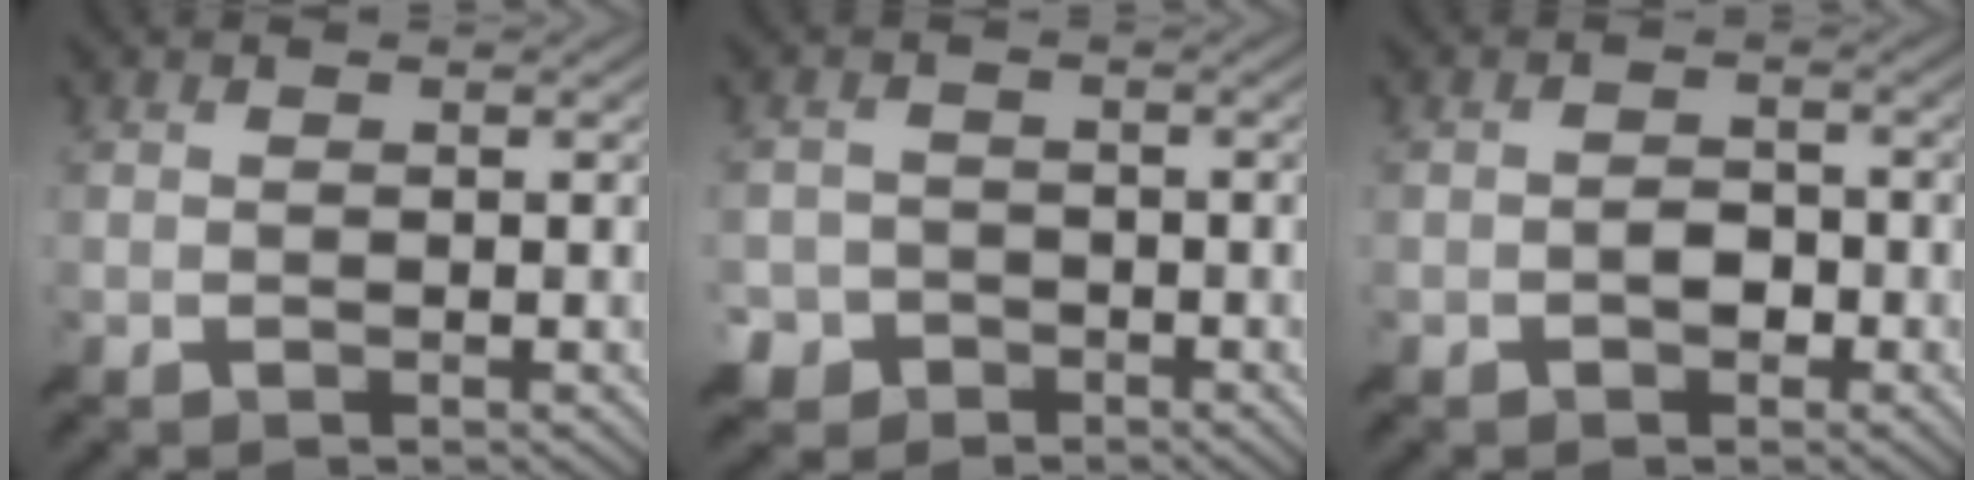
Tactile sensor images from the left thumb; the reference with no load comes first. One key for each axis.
{"total": 4.3, "fx": -2.6, "fy": 3.4, "fz": 0.6, "tx": -0.003, "ty": -0.004, "tz": -0.060}
{"total": 2.0, "fx": -0.9, "fy": 1.3, "fz": 1.2, "tx": -0.021, "ty": 0.004, "tz": -0.021}